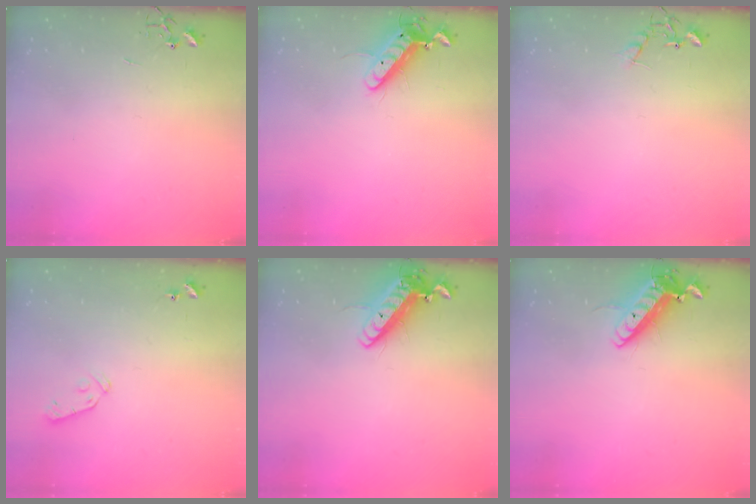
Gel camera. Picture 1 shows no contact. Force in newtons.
{"total": 11.8, "press": 11.6, "slide": 2.2}
{"total": 6.8, "press": 6.8, "slide": 0.3}
{"total": 5.9, "press": 5.9, "slide": 0.6}
{"total": 14.3, "press": 14.1, "slide": 2.6}
{"total": 14.3, "press": 14.0, "slide": 2.8}